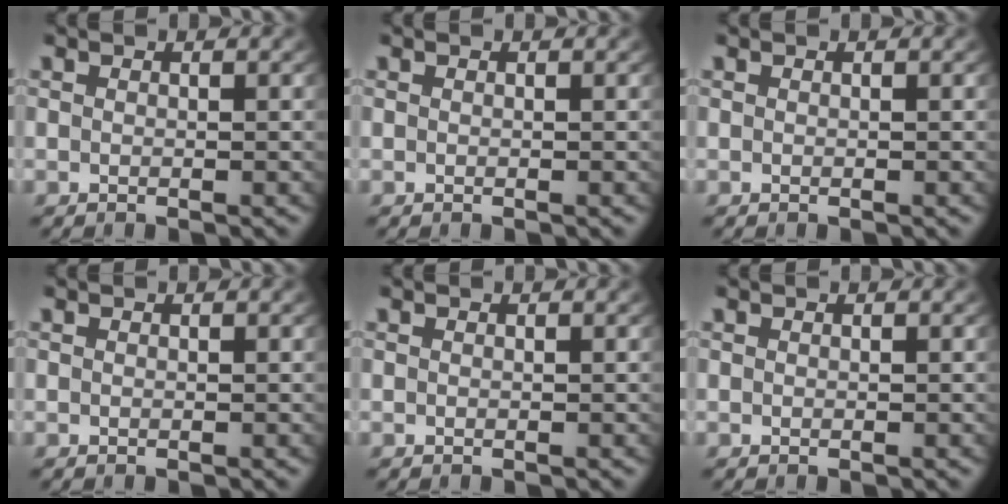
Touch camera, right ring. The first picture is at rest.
{"total": 0.0}
{"total": 0.0}
{"total": 0.0}
{"total": 0.0}
{"total": 0.0}